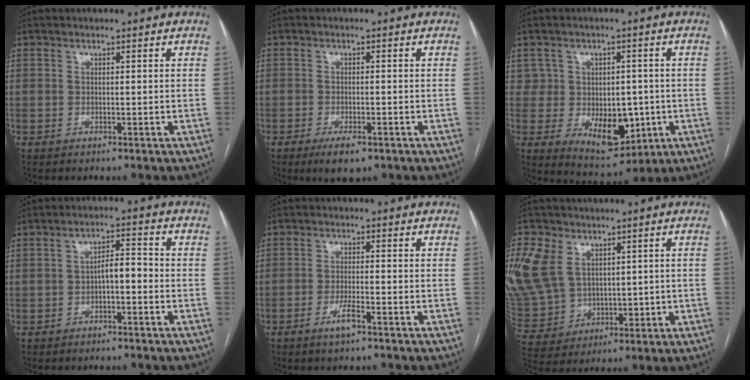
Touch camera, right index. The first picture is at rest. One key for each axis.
{"total": 4.4, "fx": -2.7, "fy": 1.3, "fz": 3.3, "tx": -0.059, "ty": -0.006, "tz": -0.038}
{"total": 9.5, "fx": -1.4, "fy": 6.7, "fz": 6.6, "tx": -0.085, "ty": 0.006, "tz": 0.000}
{"total": 3.8, "fx": -1.1, "fy": 1.3, "fz": 3.4, "tx": -0.053, "ty": 0.017, "tz": -0.016}
{"total": 3.3, "fx": -2.1, "fy": 0.2, "fz": 2.6, "tx": -0.051, "ty": -0.003, "tz": -0.040}
{"total": 17.3, "fx": 5.3, "fy": 13.5, "fz": 9.3, "tx": -0.246, "ty": 0.028, "tz": 0.130}